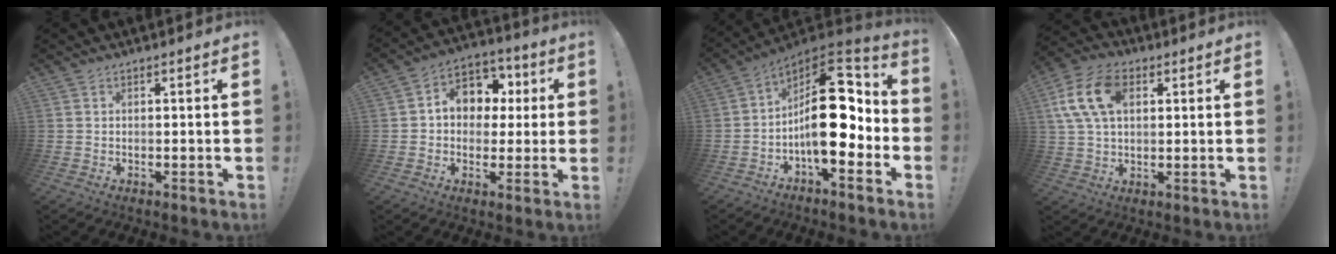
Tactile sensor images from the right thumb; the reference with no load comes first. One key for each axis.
{"total": 10.5, "fx": 2.1, "fy": 9.0, "fz": 5.1, "tx": -0.072, "ty": -0.002, "tz": 0.046}
{"total": 21.5, "fx": -0.4, "fy": 10.2, "fz": 18.9, "tx": -0.290, "ty": 0.009, "tz": -0.002}
{"total": 14.8, "fx": 4.3, "fy": 9.5, "fz": 10.5, "tx": -0.202, "ty": 0.008, "tz": 0.084}